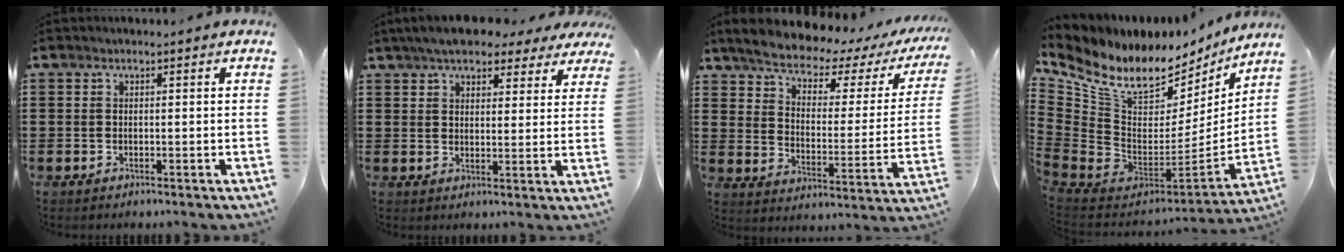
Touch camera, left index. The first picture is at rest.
{"total": 5.9, "force": [5.2, 1.8, 2.3], "torque": [-0.056, -0.006, 0.094]}
{"total": 5.6, "force": [4.8, 1.3, 2.4], "torque": [-0.076, -0.035, 0.078]}
{"total": 9.8, "force": [6.9, 5.2, 4.7], "torque": [-0.117, -0.061, 0.122]}